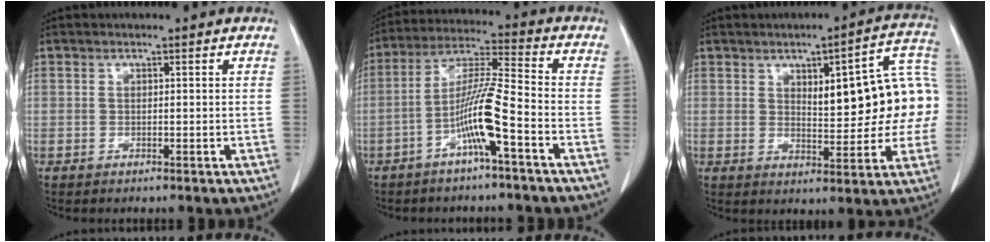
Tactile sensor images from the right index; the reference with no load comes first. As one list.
[{"total": 9.7, "force": [-4.0, -0.4, 8.8], "torque": [-0.174, 0.011, -0.078]}, {"total": 14.6, "force": [2.0, 4.9, 13.6], "torque": [-0.167, 0.036, 0.029]}]